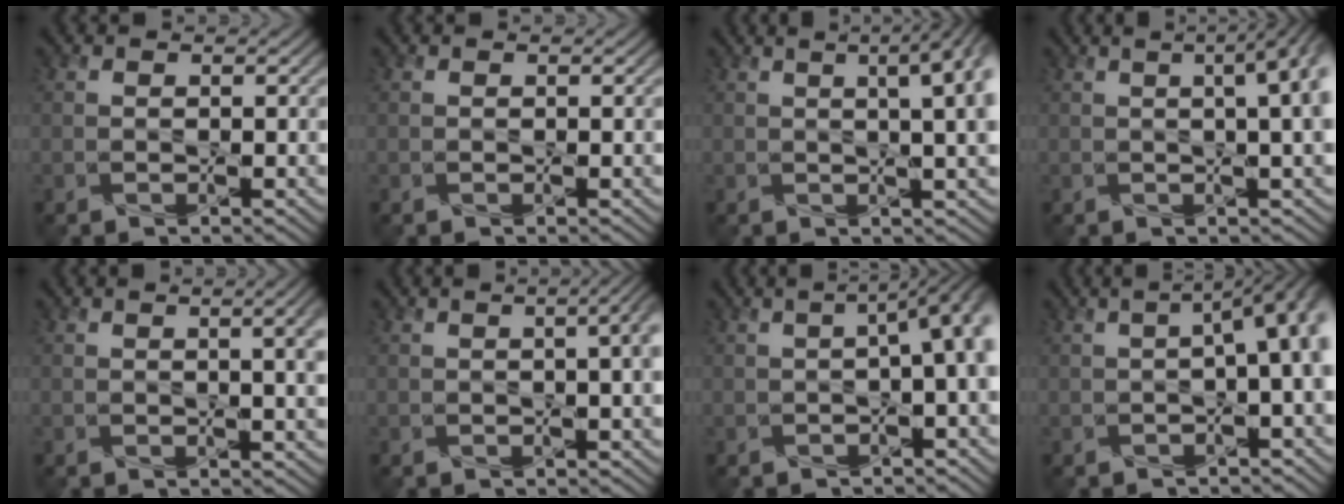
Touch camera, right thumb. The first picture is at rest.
{"total": 0.0}
{"total": 8.7, "force": [2.2, 2.7, 7.9], "torque": [-0.088, 0.033, 0.016]}
{"total": 7.9, "force": [1.2, 2.2, 7.5], "torque": [-0.087, 0.023, 0.006]}
{"total": 4.4, "force": [0.9, 1.1, 4.2], "torque": [-0.053, 0.008, 0.016]}
{"total": 4.6, "force": [0.1, 1.4, 4.3], "torque": [-0.050, 0.011, -0.001]}
{"total": 9.5, "force": [-0.7, 3.6, 8.7], "torque": [-0.114, 0.001, -0.016]}
{"total": 9.9, "force": [-0.4, 3.7, 9.1], "torque": [-0.117, 0.004, -0.011]}